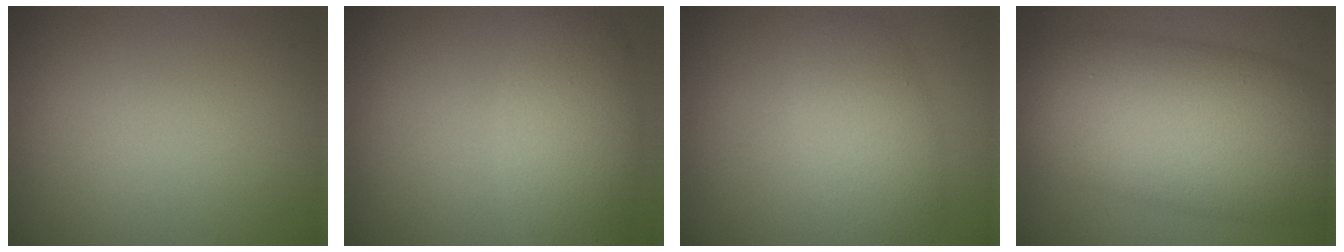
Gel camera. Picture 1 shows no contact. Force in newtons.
{"total": 5.6, "press": 5.6, "slide": 0.4}
{"total": 4.6, "press": 4.6, "slide": 0.2}
{"total": 13.7, "press": 13.7, "slide": 0.5}